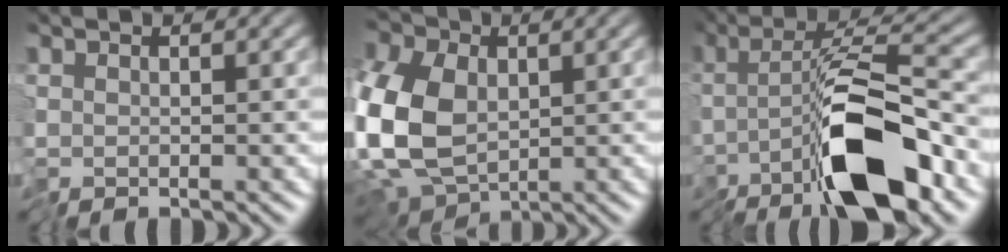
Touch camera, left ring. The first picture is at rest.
{"total": 13.3, "force": [-0.3, 9.5, 9.3], "torque": [-0.230, -0.021, -0.010]}
{"total": 9.9, "force": [-3.9, 2.3, 8.8], "torque": [-0.139, 0.006, -0.077]}